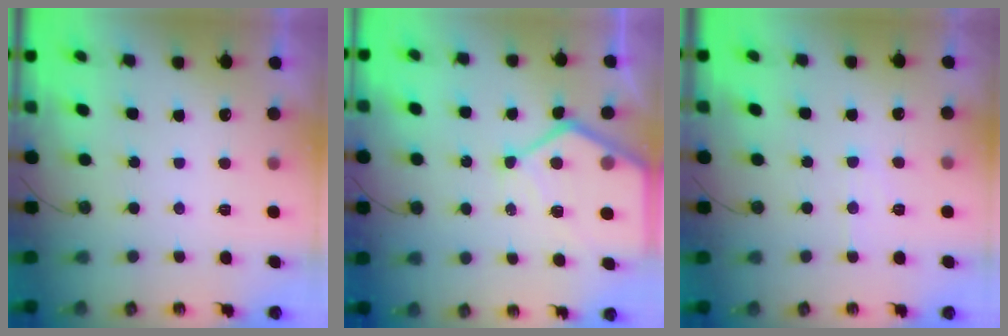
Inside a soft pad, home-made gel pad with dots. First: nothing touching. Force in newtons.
{"total": 14.5, "press": 14.4, "slide": 1.3}
{"total": 6.5, "press": 6.5, "slide": 0.5}